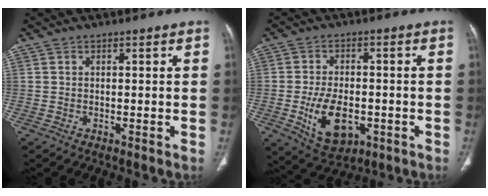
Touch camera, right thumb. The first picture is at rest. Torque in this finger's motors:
{"motor_torque": [1.64, 1.30, 1.15, -0.30, 0.08]}